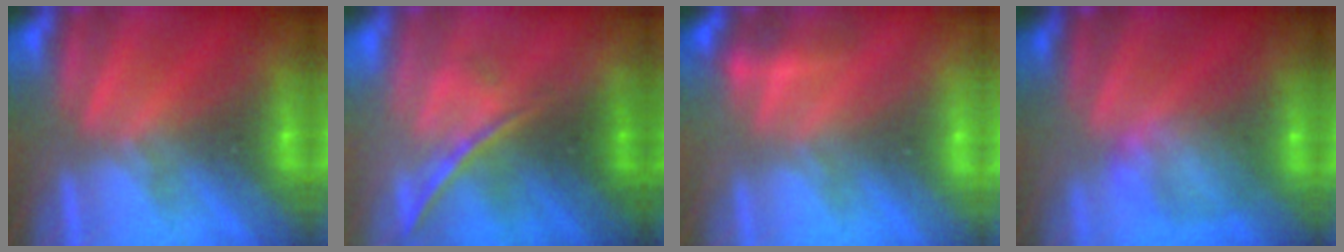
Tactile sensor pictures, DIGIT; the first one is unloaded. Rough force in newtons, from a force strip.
{"total": 1.7}
{"total": 2.5}
{"total": 6.9}